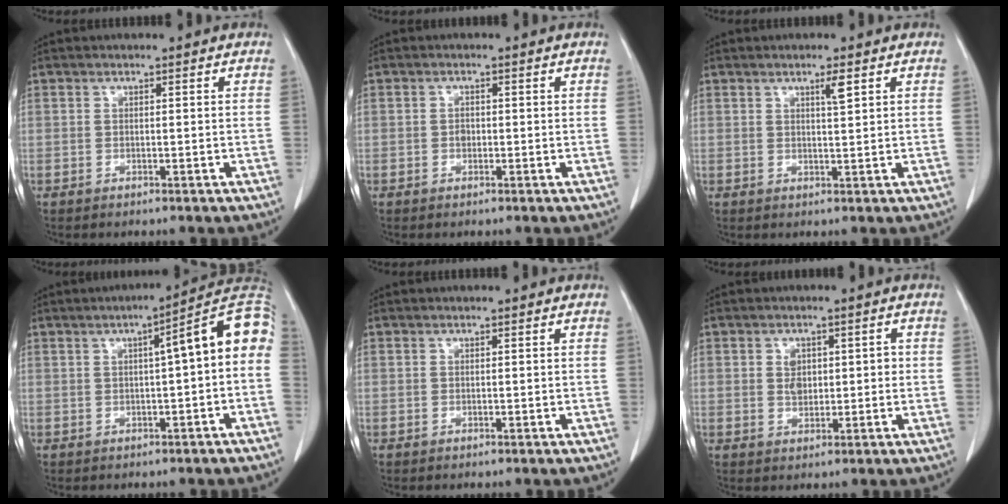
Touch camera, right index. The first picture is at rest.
{"total": 1.1, "force": [-0.2, 0.8, 0.7], "torque": [-0.013, 0.002, -0.003]}
{"total": 2.0, "force": [1.1, 0.0, 1.7], "torque": [-0.032, -0.004, 0.018]}
{"total": 9.3, "force": [0.9, 0.9, 9.2], "torque": [-0.120, 0.033, 0.003]}
{"total": 0.0}
{"total": 3.5, "force": [0.3, 2.9, 2.0], "torque": [-0.027, 0.007, 0.010]}